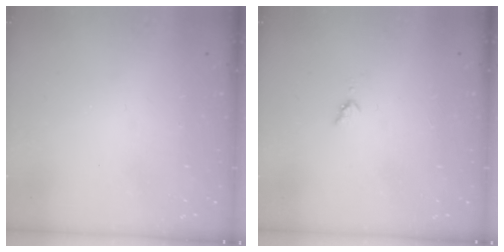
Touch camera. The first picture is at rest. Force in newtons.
{"total": 2.8, "press": 2.8, "slide": 0.4}